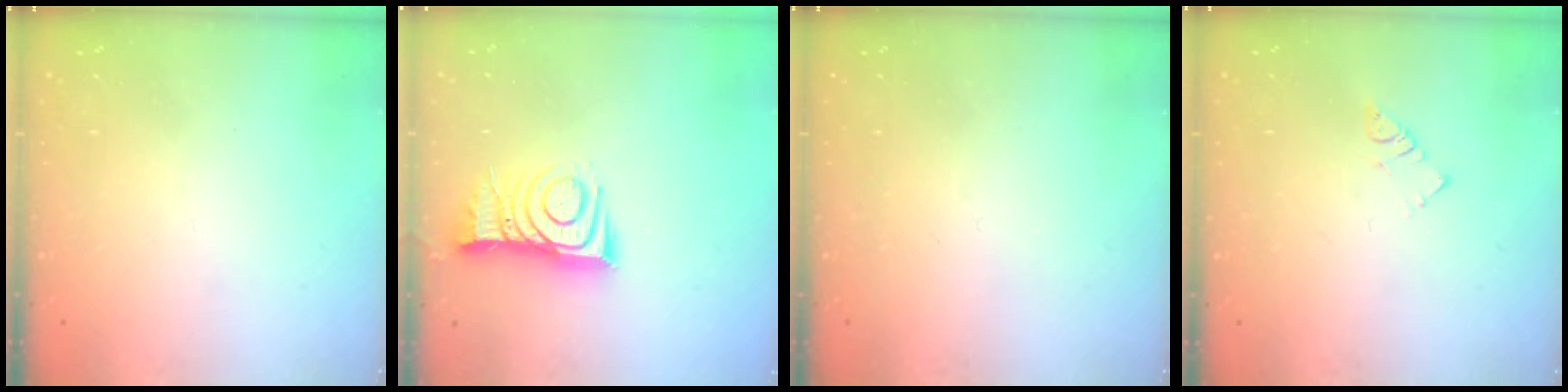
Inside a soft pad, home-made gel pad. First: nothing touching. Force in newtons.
{"total": 10.1, "press": 10.0, "slide": 0.9}
{"total": 2.2, "press": 2.1, "slide": 0.4}
{"total": 2.5, "press": 2.5, "slide": 0.1}